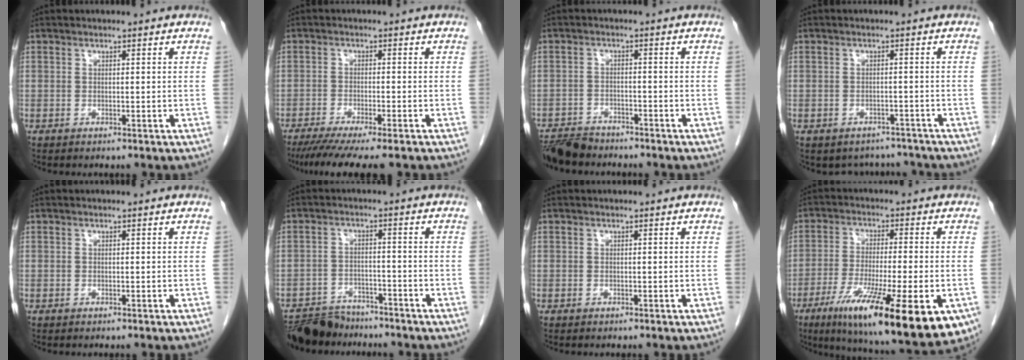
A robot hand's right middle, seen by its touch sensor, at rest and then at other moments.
{"total": 10.6, "force": [-8.7, 0.3, 6.0], "torque": [-0.076, -0.023, -0.132]}
{"total": 5.8, "force": [-5.5, 1.6, 1.1], "torque": [-0.016, -0.015, -0.097]}
{"total": 5.1, "force": [-4.5, 2.4, -0.1], "torque": [0.011, 0.018, -0.055]}
{"total": 0.0}
{"total": 8.2, "force": [-7.6, 2.9, 0.8], "torque": [-0.010, 0.000, -0.126]}
{"total": 0.0}
{"total": 20.8, "force": [-10.6, 3.4, 17.6], "torque": [-0.229, -0.047, -0.166]}